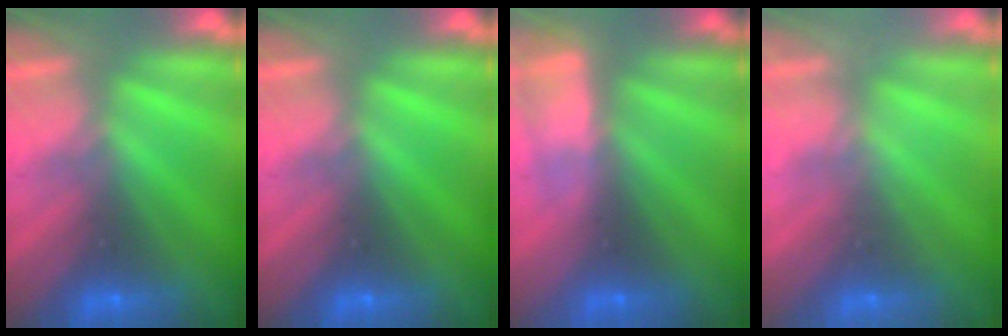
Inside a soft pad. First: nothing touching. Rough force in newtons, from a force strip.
{"total": 0.0}
{"total": 3.0}
{"total": 2.3}